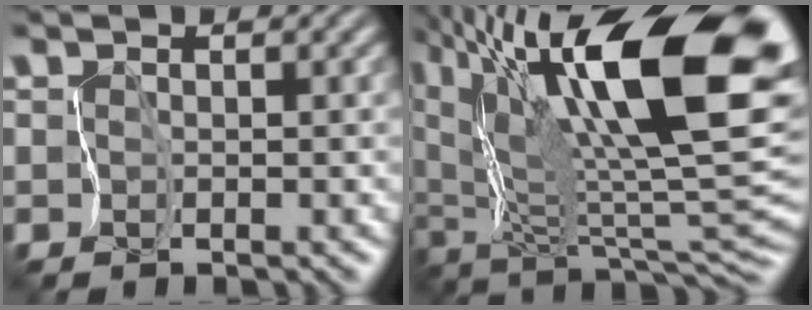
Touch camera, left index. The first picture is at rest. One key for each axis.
{"total": 18.9, "fx": 8.4, "fy": 4.8, "fz": 16.3, "tx": -0.263, "ty": 0.038, "tz": 0.150}